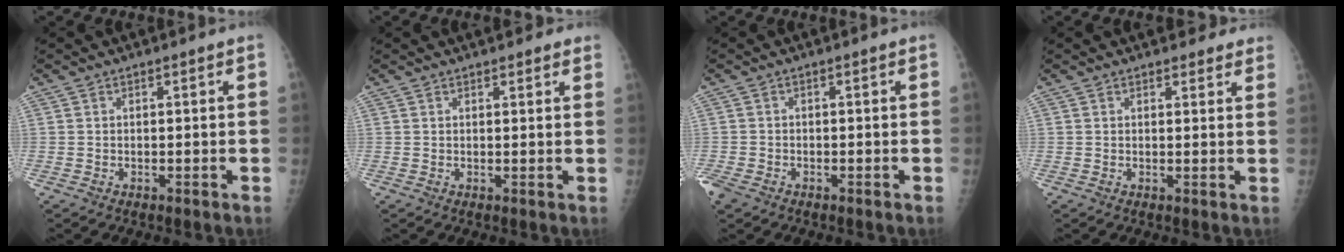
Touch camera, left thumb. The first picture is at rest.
{"total": 4.4, "force": [3.6, 1.5, 2.0], "torque": [-0.005, -0.001, 0.037]}
{"total": 3.2, "force": [-2.0, 2.1, 1.3], "torque": [-0.035, -0.002, -0.037]}
{"total": 4.6, "force": [4.1, 1.7, 1.0], "torque": [0.021, -0.015, 0.038]}